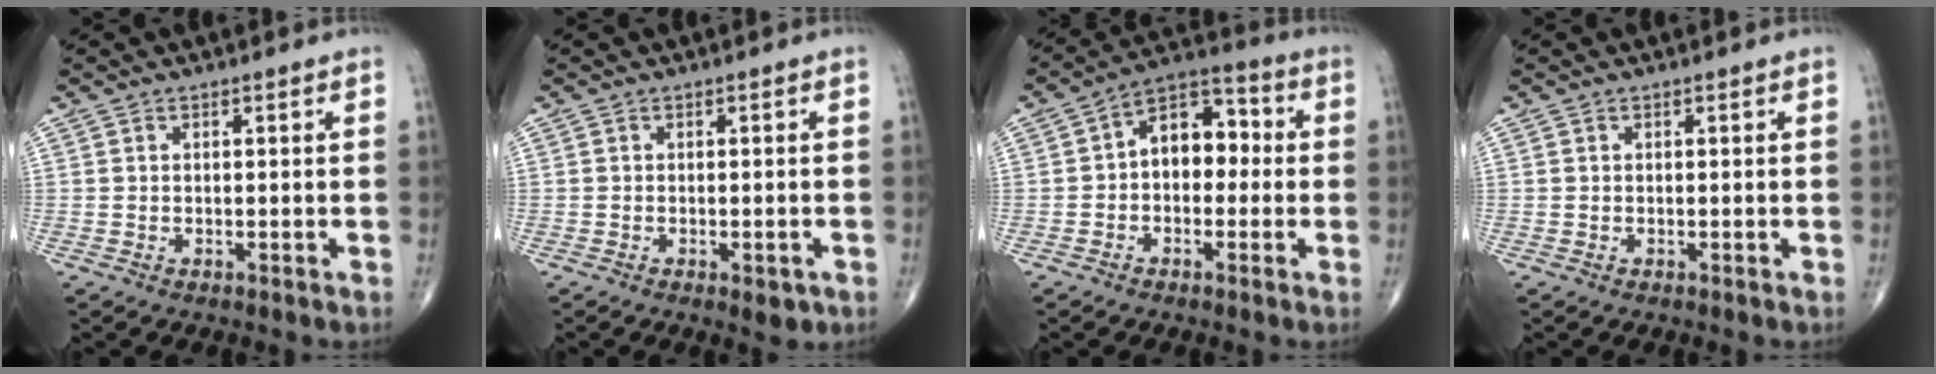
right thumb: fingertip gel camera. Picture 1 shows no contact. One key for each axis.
{"total": 2.7, "fx": -1.2, "fy": 1.2, "fz": 2.1, "tx": -0.021, "ty": 0.002, "tz": -0.010}
{"total": 10.3, "fx": 0.0, "fy": 6.8, "fz": 7.7, "tx": -0.087, "ty": 0.038, "tz": -0.015}
{"total": 0.0}